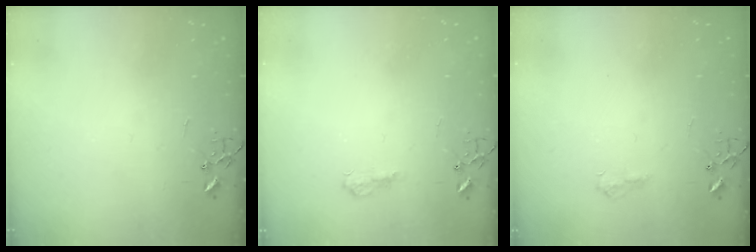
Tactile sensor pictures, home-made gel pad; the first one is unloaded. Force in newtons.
{"total": 7.9, "press": 7.8, "slide": 0.8}
{"total": 7.3, "press": 7.2, "slide": 0.8}